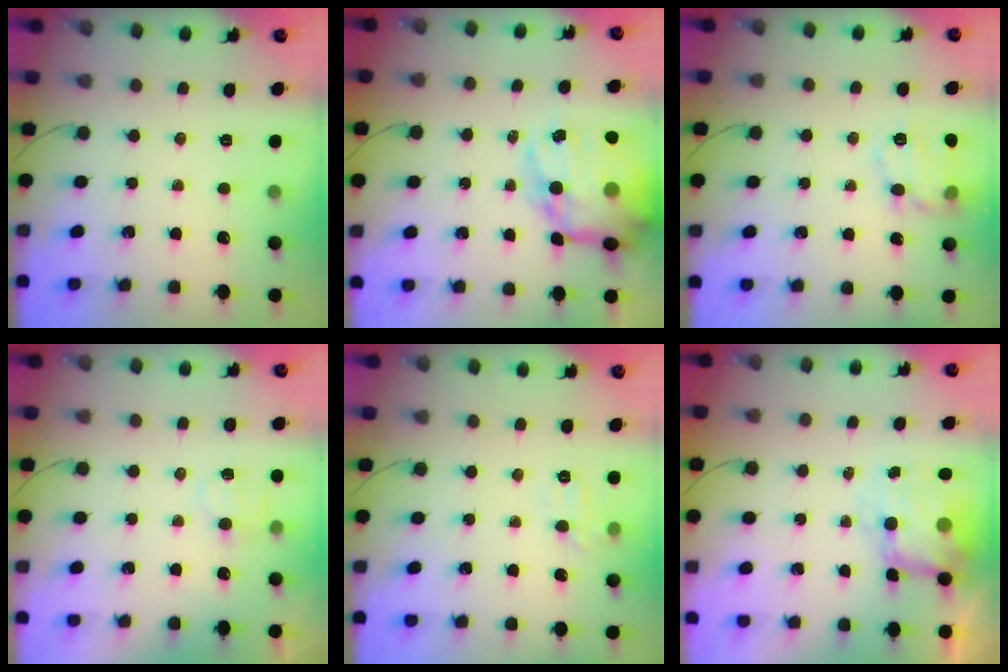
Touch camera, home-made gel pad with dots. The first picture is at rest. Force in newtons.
{"total": 23.6, "press": 23.0, "slide": 5.3}
{"total": 13.4, "press": 13.4, "slide": 0.4}
{"total": 6.1, "press": 6.0, "slide": 1.2}
{"total": 6.4, "press": 6.3, "slide": 1.0}
{"total": 7.4, "press": 7.3, "slide": 0.9}